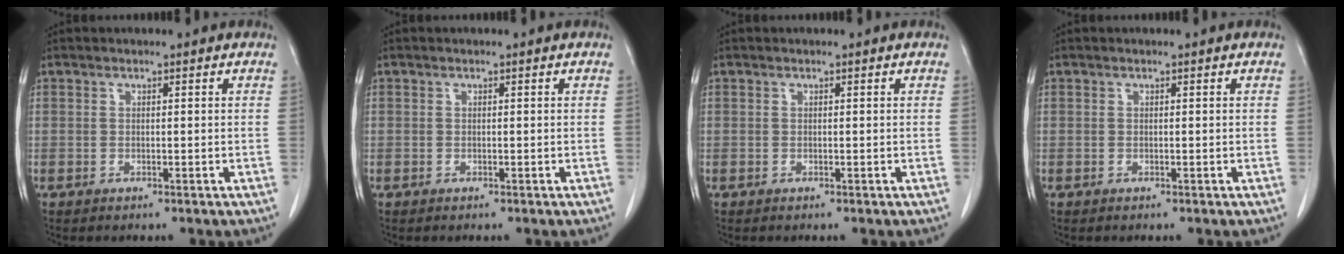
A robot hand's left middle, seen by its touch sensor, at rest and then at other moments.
{"total": 0.0}
{"total": 0.0}
{"total": 0.0}